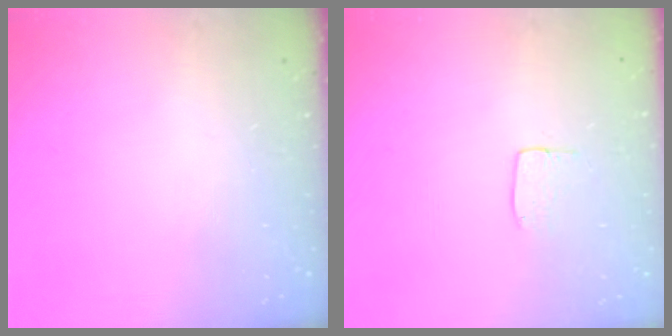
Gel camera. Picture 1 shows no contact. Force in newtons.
{"total": 3.8, "press": 3.8, "slide": 0.2}